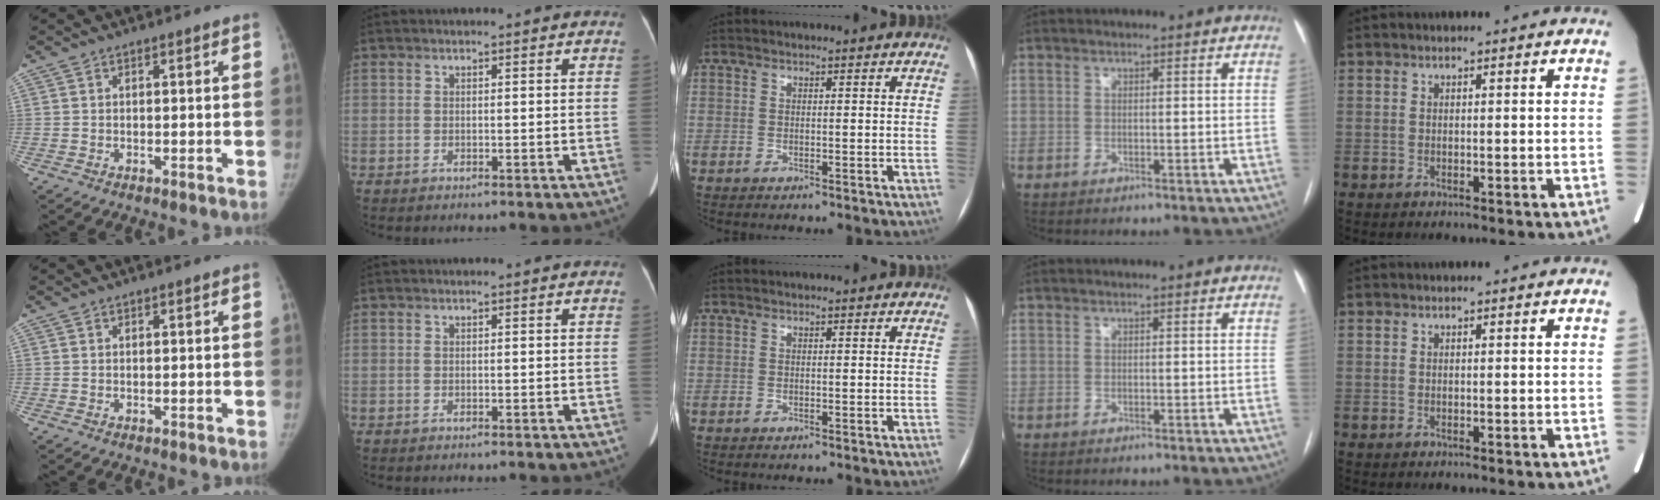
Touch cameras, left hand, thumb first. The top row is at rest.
{}